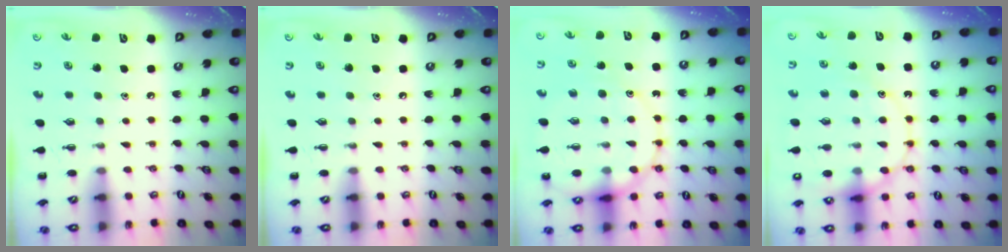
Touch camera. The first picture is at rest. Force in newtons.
{"total": 0.0}
{"total": 15.2, "press": 15.1, "slide": 2.0}
{"total": 17.1, "press": 17.0, "slide": 2.2}